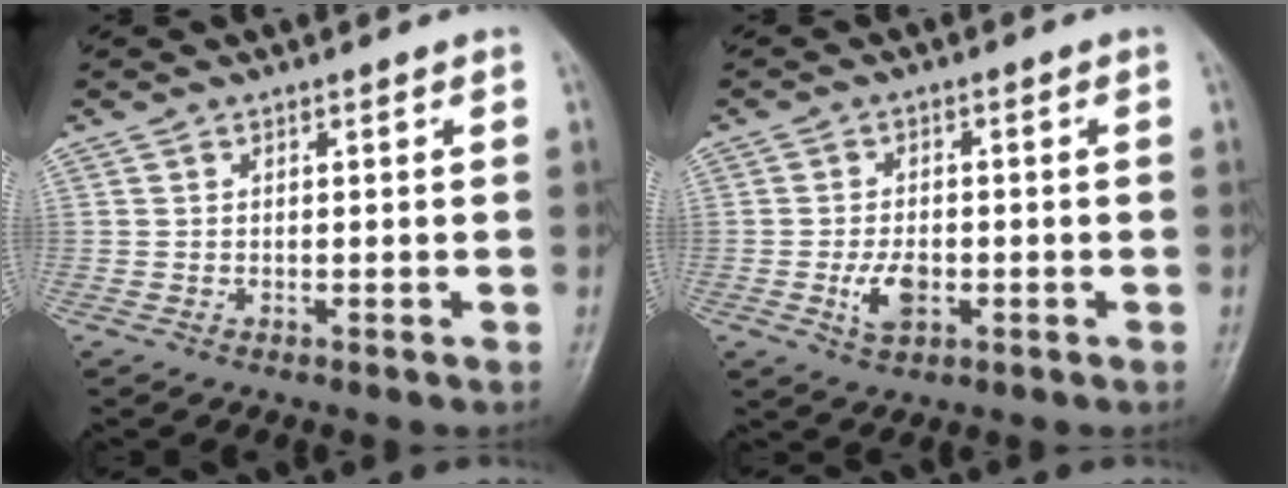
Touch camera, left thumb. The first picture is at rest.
{"total": 5.3, "force": [-1.5, 3.1, 4.0], "torque": [-0.069, 0.002, -0.024]}